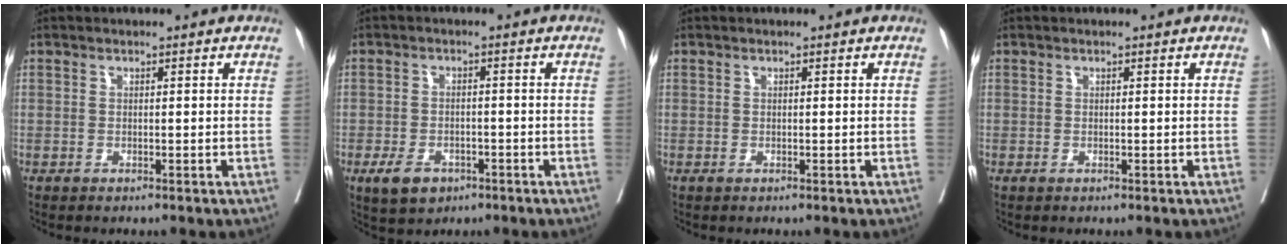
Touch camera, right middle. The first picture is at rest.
{"total": 5.0, "force": [-2.8, 3.1, 2.7], "torque": [-0.051, -0.001, -0.041]}
{"total": 0.0}
{"total": 0.0}